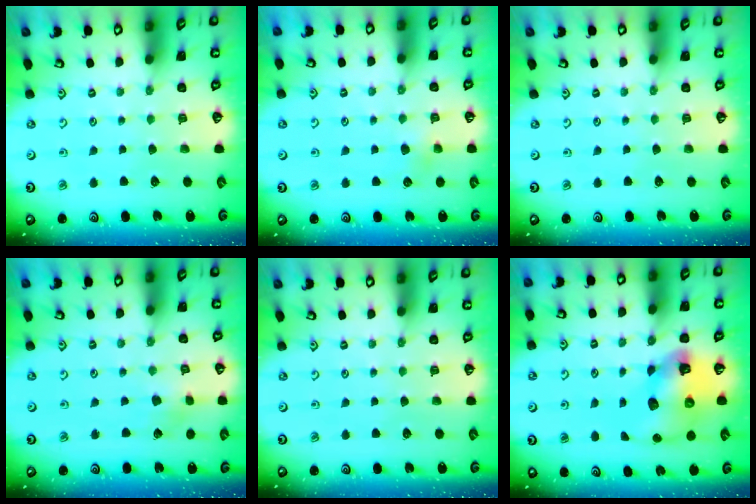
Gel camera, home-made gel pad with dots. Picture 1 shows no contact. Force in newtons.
{"total": 3.7, "press": 3.7, "slide": 0.6}
{"total": 0.0}
{"total": 2.9, "press": 2.9, "slide": 0.4}
{"total": 0.0}
{"total": 11.8, "press": 11.7, "slide": 1.8}